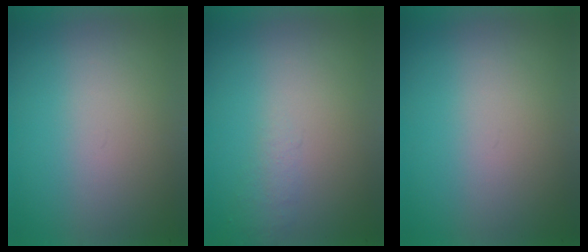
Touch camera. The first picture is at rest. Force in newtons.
{"total": 1.1}
{"total": 0.0}